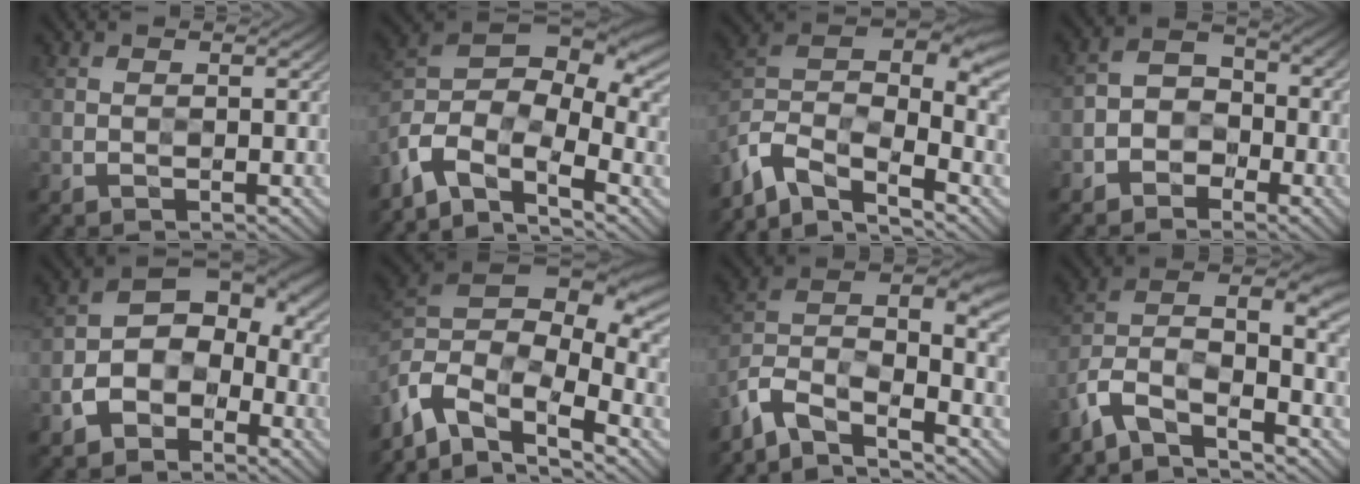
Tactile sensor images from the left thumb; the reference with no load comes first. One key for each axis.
{"total": 10.9, "fx": -5.6, "fy": 5.7, "fz": 7.5, "tx": -0.154, "ty": -0.015, "tz": -0.112}
{"total": 9.4, "fx": -5.8, "fy": 3.8, "fz": 6.3, "tx": -0.126, "ty": -0.004, "tz": -0.127}
{"total": 4.1, "fx": -2.5, "fy": 2.8, "fz": 1.6, "tx": -0.023, "ty": 0.007, "tz": -0.060}
{"total": 8.0, "fx": -2.9, "fy": 5.7, "fz": 4.8, "tx": -0.082, "ty": -0.008, "tz": -0.064}
{"total": 12.1, "fx": -5.1, "fy": 6.7, "fz": 8.6, "tx": -0.199, "ty": -0.009, "tz": -0.096}
{"total": 8.3, "fx": -5.4, "fy": 2.8, "fz": 5.7, "tx": -0.100, "ty": -0.007, "tz": -0.128}
{"total": 7.6, "fx": -3.9, "fy": 2.8, "fz": 5.9, "tx": -0.104, "ty": -0.001, "tz": -0.096}